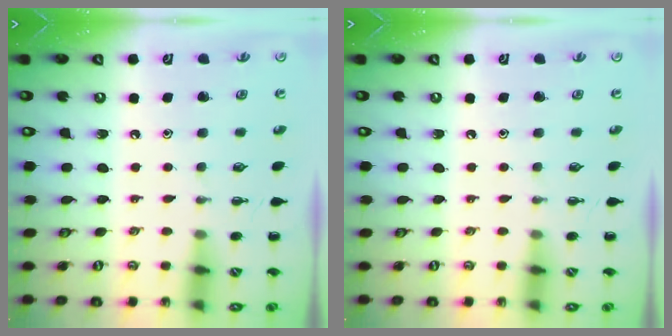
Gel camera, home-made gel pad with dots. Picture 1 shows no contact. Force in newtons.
{"total": 0.0}